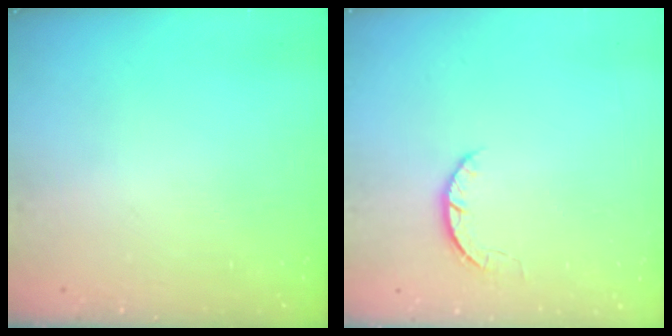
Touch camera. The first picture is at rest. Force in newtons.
{"total": 3.9, "press": 3.9, "slide": 0.6}